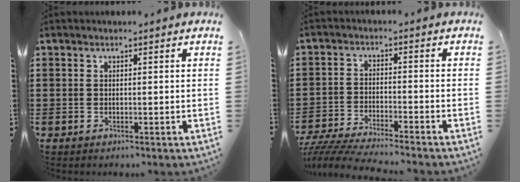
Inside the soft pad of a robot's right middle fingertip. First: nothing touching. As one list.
[{"total": 4.5, "force": [-4.4, 0.0, 1.1], "torque": [-0.035, -0.010, -0.092]}]